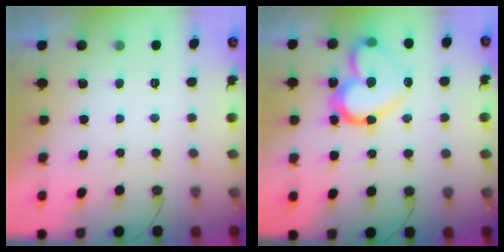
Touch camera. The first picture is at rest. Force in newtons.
{"total": 18.8, "press": 18.7, "slide": 2.3}